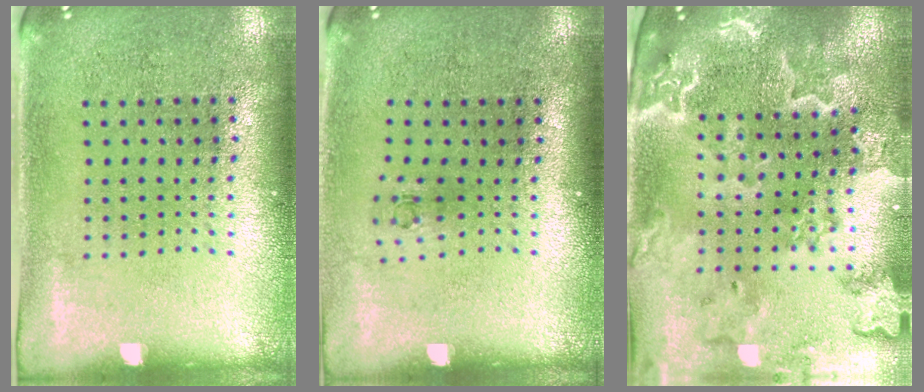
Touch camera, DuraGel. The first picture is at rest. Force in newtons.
{"total": 0.6, "press": 0.3, "slide": 0.5}
{"total": 3.9, "press": 3.3, "slide": 2.0}